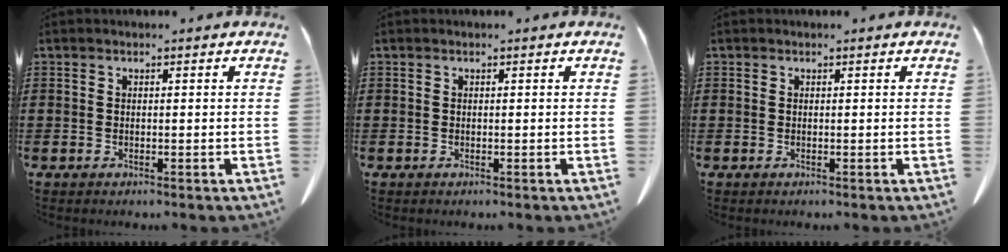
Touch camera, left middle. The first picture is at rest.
{"total": 0.0}
{"total": 0.0}